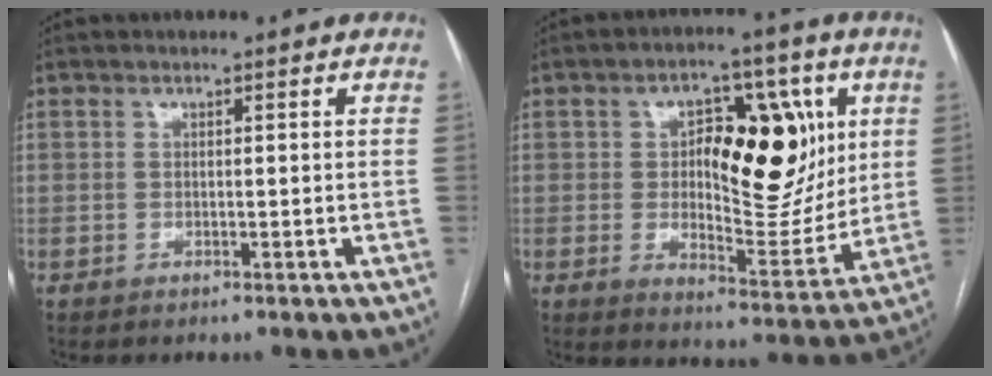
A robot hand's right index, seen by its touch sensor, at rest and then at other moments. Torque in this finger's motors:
{"motor_torque": [0.46, 0.30, 0.27, 0.11]}